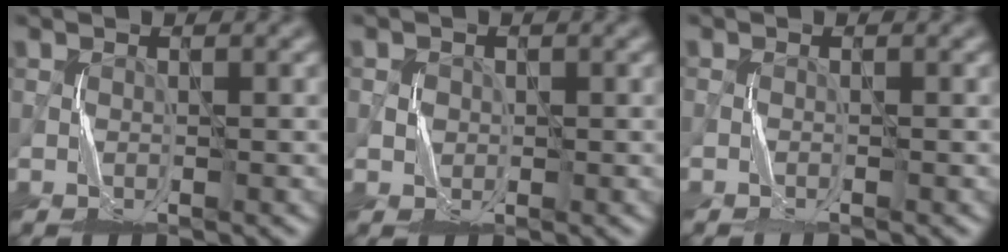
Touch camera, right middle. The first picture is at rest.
{"total": 1.0, "force": [0.0, 1.0, -0.2], "torque": [0.002, -0.003, 0.005]}
{"total": 0.7, "force": [-0.7, 0.1, 0.2], "torque": [-0.001, -0.003, -0.014]}